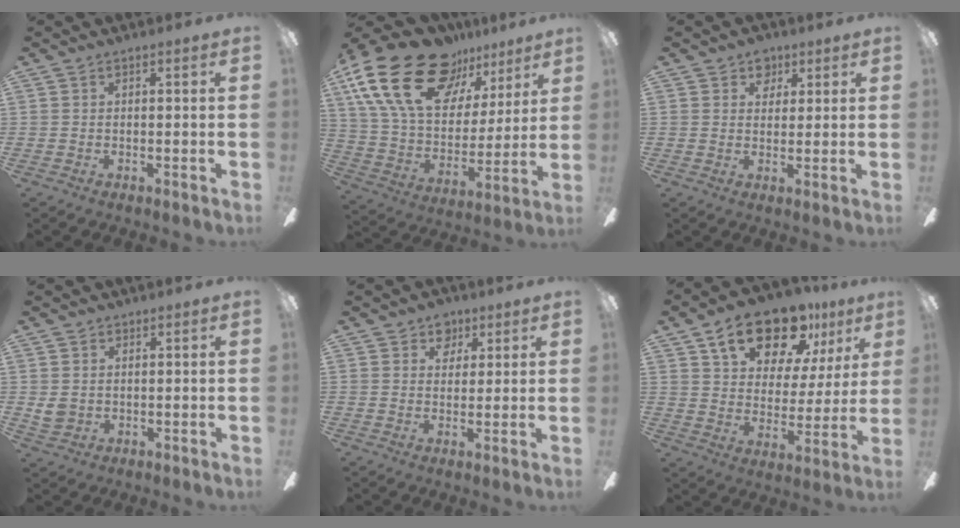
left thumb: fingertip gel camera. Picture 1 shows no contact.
{"total": 25.5, "force": [15.3, 13.6, 15.2], "torque": [-0.285, -0.081, 0.281]}
{"total": 4.7, "force": [3.0, 3.4, 1.1], "torque": [-0.002, -0.010, 0.050]}
{"total": 3.3, "force": [1.3, 2.9, 0.9], "torque": [-0.005, -0.003, 0.023]}
{"total": 5.3, "force": [3.5, 3.8, 1.3], "torque": [-0.008, -0.011, 0.059]}
{"total": 19.4, "force": [12.5, 10.0, 11.0], "torque": [-0.165, -0.065, 0.215]}